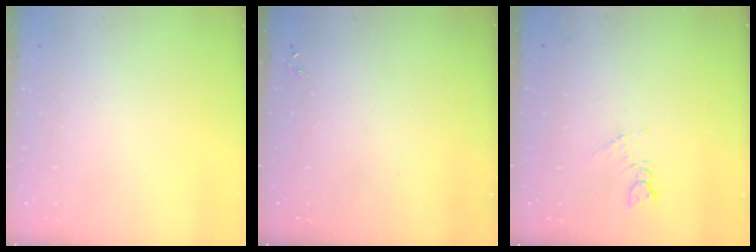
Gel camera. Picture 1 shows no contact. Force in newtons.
{"total": 0.0}
{"total": 5.2, "press": 5.1, "slide": 0.7}